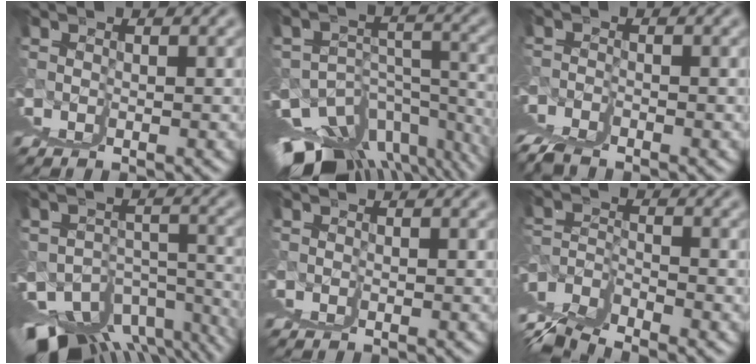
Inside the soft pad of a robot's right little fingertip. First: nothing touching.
{"total": 7.3, "force": [-4.3, 1.1, 5.8], "torque": [-0.083, -0.029, -0.032]}
{"total": 3.3, "force": [-1.5, -2.7, 1.2], "torque": [-0.008, 0.002, -0.007]}
{"total": 5.0, "force": [-3.8, -0.5, 3.1], "torque": [-0.035, -0.026, -0.029]}
{"total": 0.0}
{"total": 3.7, "force": [1.2, -2.4, 2.5], "torque": [-0.027, 0.008, 0.030]}